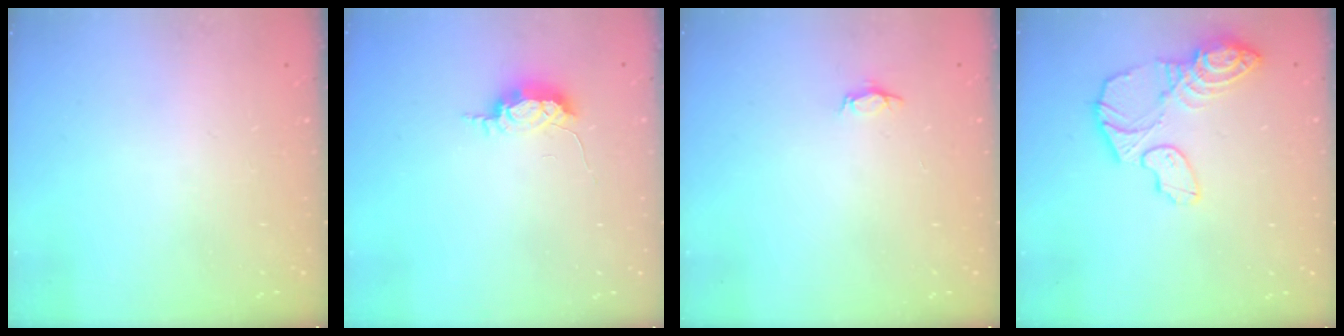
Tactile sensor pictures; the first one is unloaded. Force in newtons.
{"total": 5.8, "press": 5.7, "slide": 0.9}
{"total": 2.8, "press": 2.8, "slide": 0.3}
{"total": 13.6, "press": 13.5, "slide": 1.1}